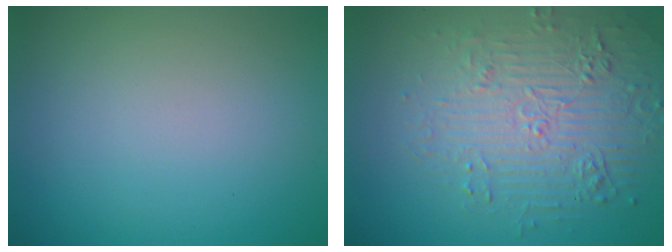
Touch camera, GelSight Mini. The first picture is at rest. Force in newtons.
{"total": 5.6, "press": 4.6, "slide": 3.1}